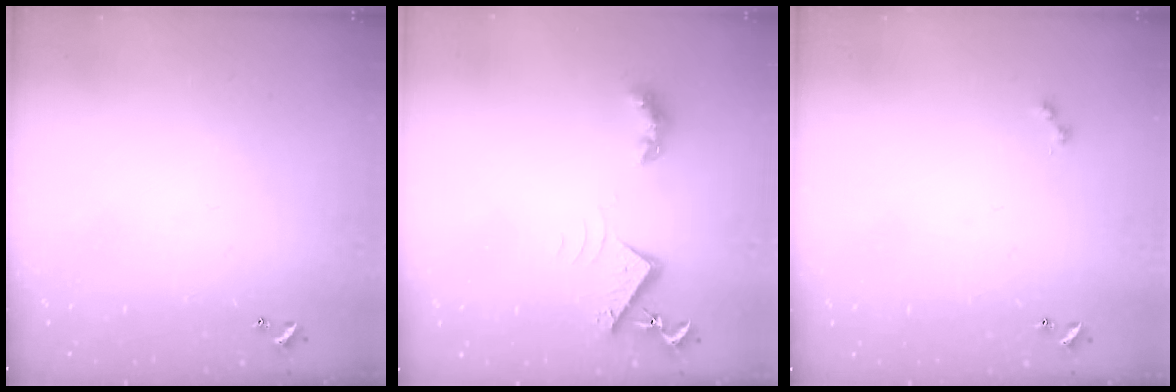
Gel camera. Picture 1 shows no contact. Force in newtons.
{"total": 7.1, "press": 7.0, "slide": 1.1}
{"total": 0.0}